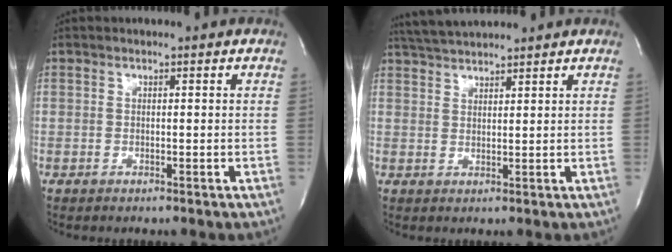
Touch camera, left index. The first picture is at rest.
{"total": 5.9, "force": [5.6, 0.2, 1.9], "torque": [-0.041, 0.032, 0.103]}